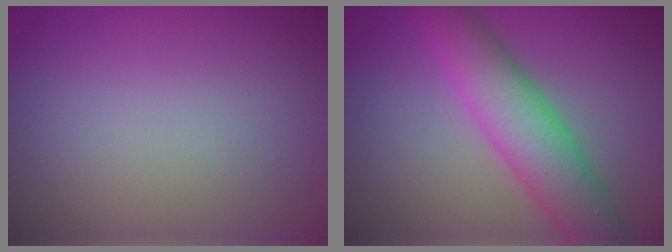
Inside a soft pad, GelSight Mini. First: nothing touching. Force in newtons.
{"total": 7.2, "press": 7.2, "slide": 0.1}